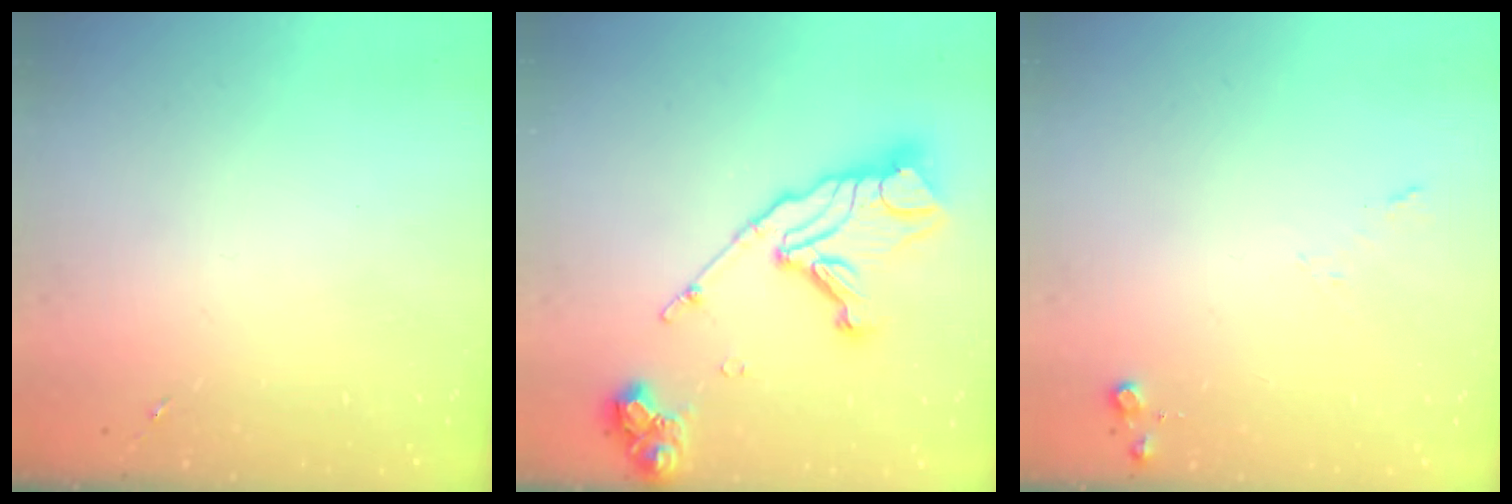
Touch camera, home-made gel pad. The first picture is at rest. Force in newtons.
{"total": 19.5, "press": 19.4, "slide": 2.1}
{"total": 6.2, "press": 6.2, "slide": 0.5}